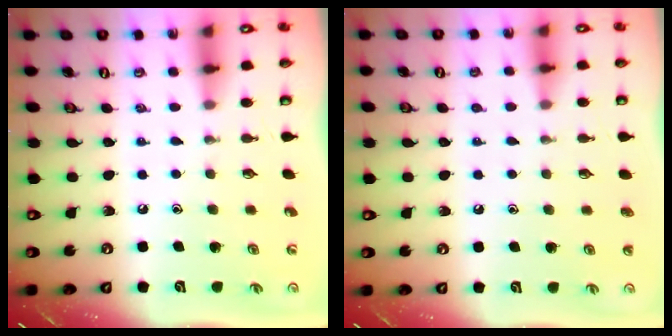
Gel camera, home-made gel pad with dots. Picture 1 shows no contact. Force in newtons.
{"total": 1.0, "press": 1.0, "slide": 0.1}